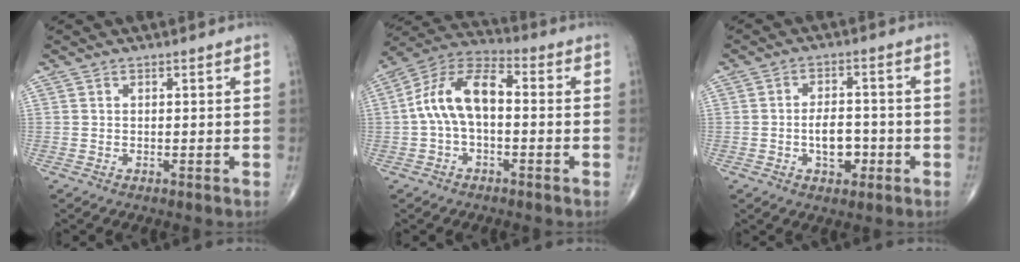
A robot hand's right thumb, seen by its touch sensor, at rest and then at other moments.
{"total": 11.9, "force": [-0.2, 6.4, 10.1], "torque": [-0.188, 0.041, -0.015]}
{"total": 6.2, "force": [-1.6, 3.7, 4.7], "torque": [-0.058, 0.017, -0.025]}